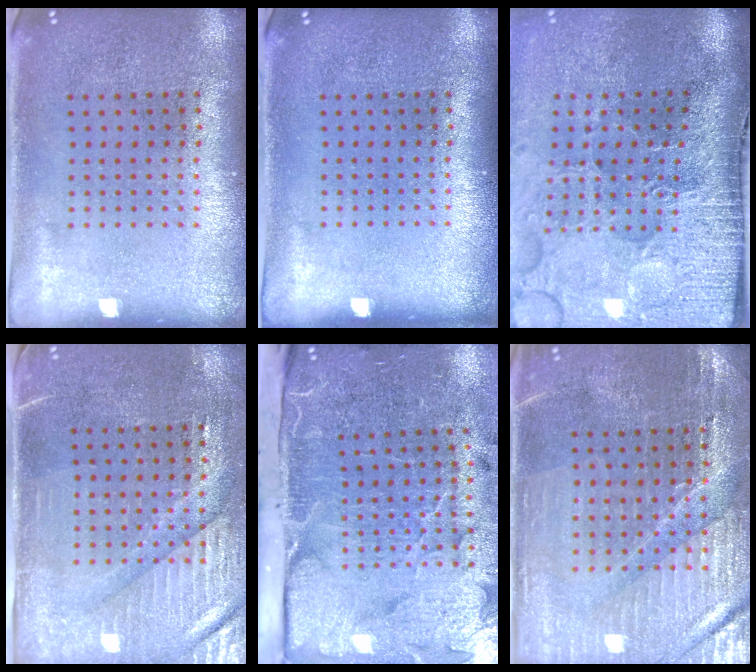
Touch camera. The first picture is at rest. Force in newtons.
{"total": 0.0}
{"total": 5.1, "press": 4.1, "slide": 3.0}
{"total": 3.5, "press": 3.2, "slide": 1.5}
{"total": 5.1, "press": 3.8, "slide": 3.3}
{"total": 3.2, "press": 3.1, "slide": 0.3}